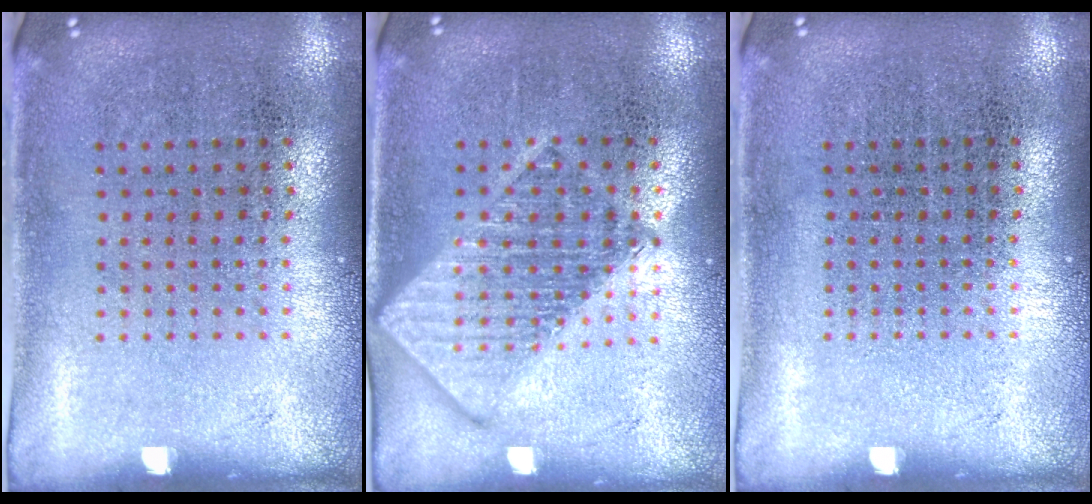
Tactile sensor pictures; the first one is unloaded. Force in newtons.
{"total": 2.4, "press": 2.4, "slide": 0.3}
{"total": 0.0}